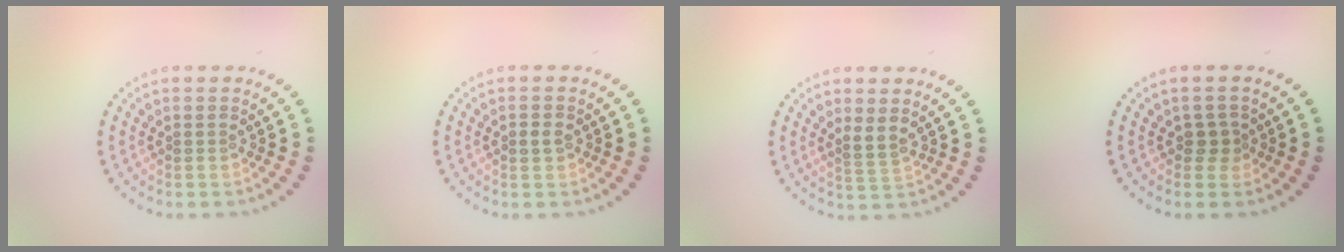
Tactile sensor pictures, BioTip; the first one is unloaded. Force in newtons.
{"total": 1.0, "press": 1.0, "slide": 0.1}
{"total": 1.5, "press": 1.2, "slide": 0.9}
{"total": 1.5, "press": 1.2, "slide": 0.9}